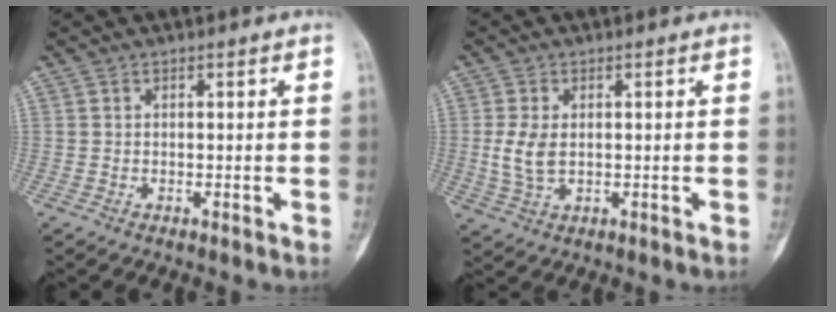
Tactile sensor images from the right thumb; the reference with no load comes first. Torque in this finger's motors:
{"motor_torque": [0.68, 0.25, 0.17, -0.52, 0.08]}